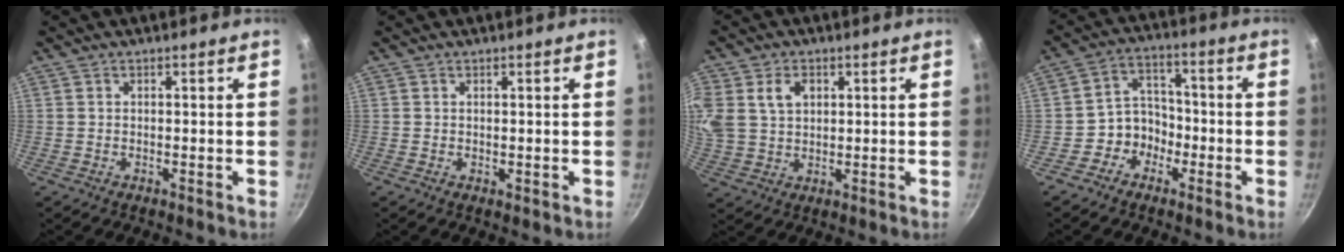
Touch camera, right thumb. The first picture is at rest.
{"total": 0.6, "force": [0.1, 0.3, 0.5], "torque": [-0.006, -0.003, 0.000]}
{"total": 14.7, "force": [4.4, 11.3, 8.3], "torque": [-0.196, 0.023, 0.089]}
{"total": 6.8, "force": [-3.1, 5.7, 2.0], "torque": [0.014, 0.048, -0.059]}